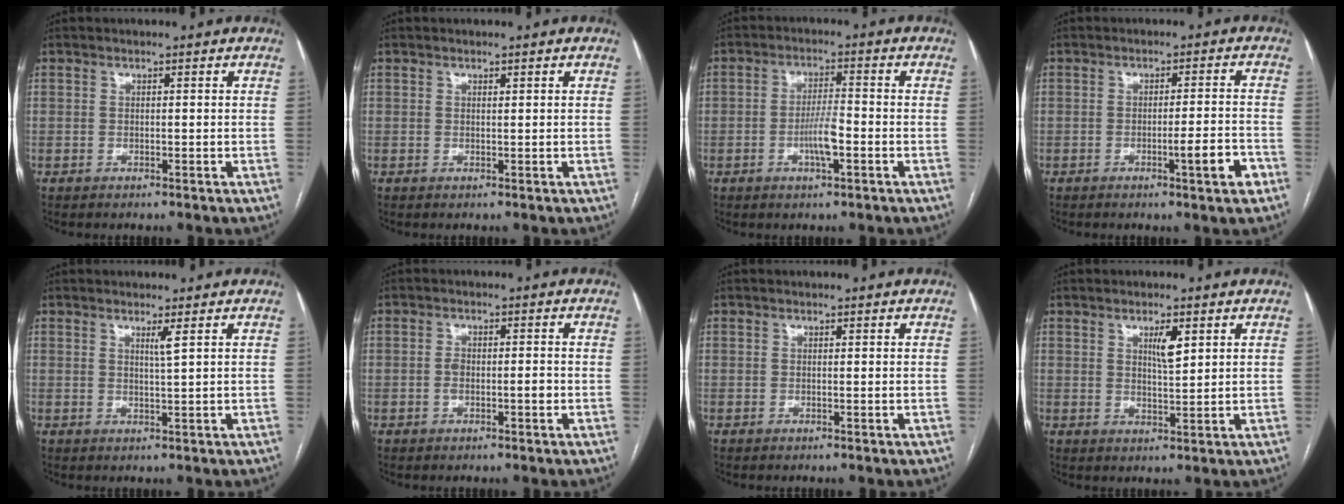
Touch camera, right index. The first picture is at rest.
{"total": 0.0}
{"total": 4.8, "force": [-1.6, 1.0, 4.5], "torque": [-0.086, 0.002, -0.027]}
{"total": 5.2, "force": [-2.4, -0.1, 4.5], "torque": [-0.058, -0.004, -0.035]}
{"total": 1.6, "force": [0.9, -0.5, 1.3], "torque": [-0.026, -0.010, 0.017]}
{"total": 3.0, "force": [-0.7, 1.2, 2.6], "torque": [-0.052, 0.007, -0.010]}
{"total": 0.0}
{"total": 3.5, "force": [1.6, 0.7, 3.0], "torque": [-0.053, -0.002, 0.029]}